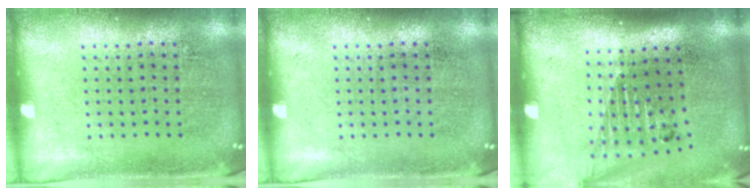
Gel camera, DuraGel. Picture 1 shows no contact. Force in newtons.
{"total": 0.0}
{"total": 1.5, "press": 1.2, "slide": 0.9}